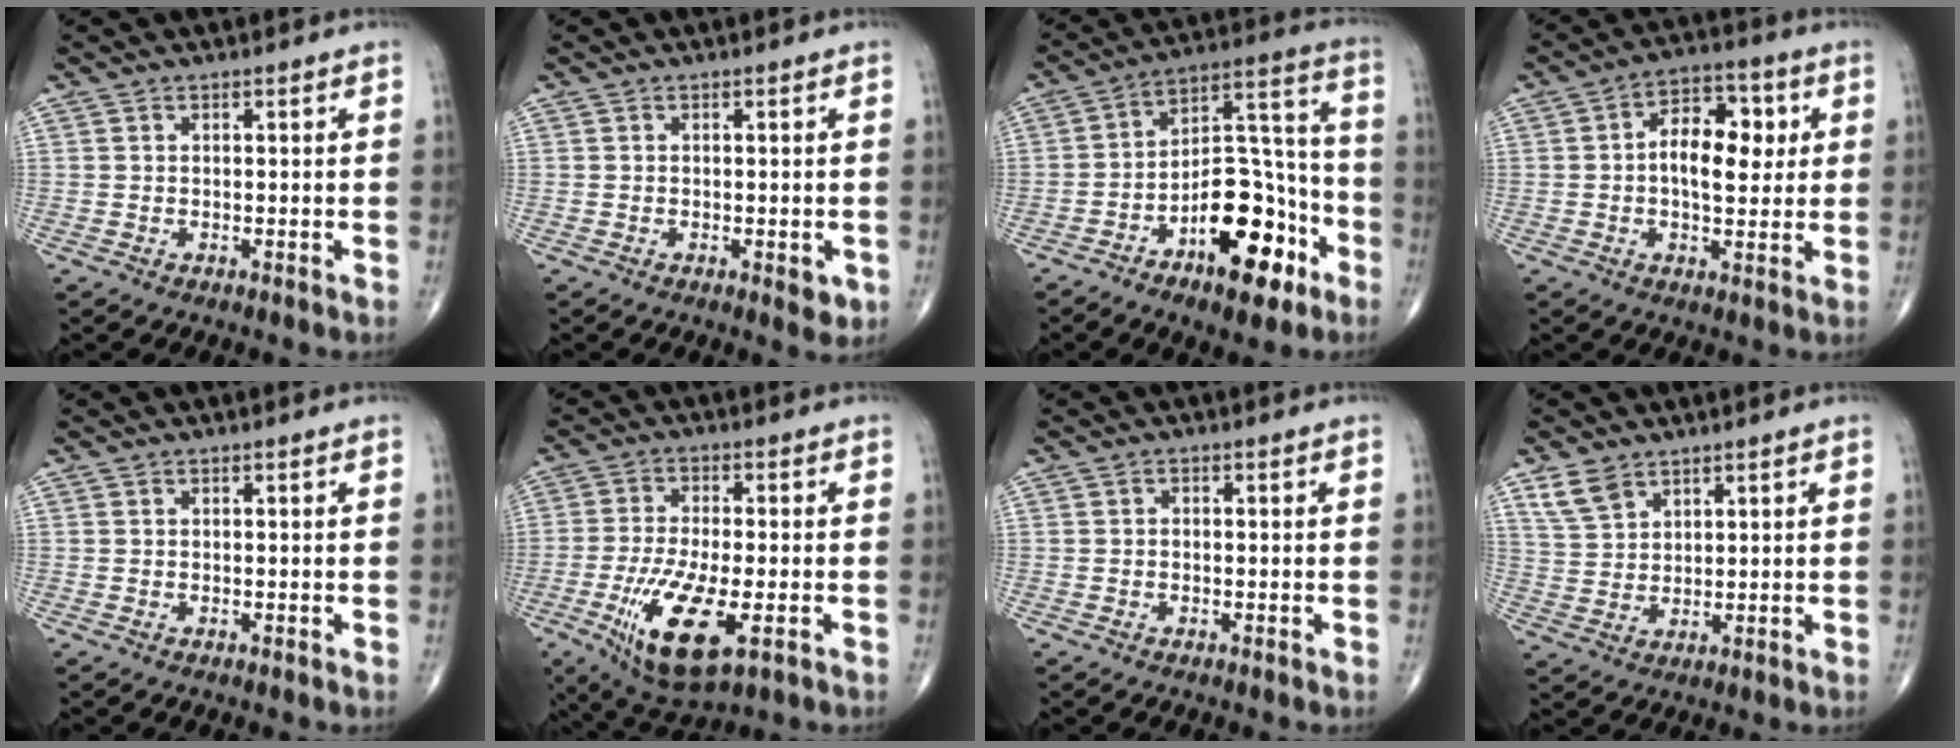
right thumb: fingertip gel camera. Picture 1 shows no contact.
{"total": 2.6, "force": [-0.8, 1.1, 2.3], "torque": [-0.019, -0.004, -0.008]}
{"total": 19.4, "force": [-9.1, 9.1, 14.6], "torque": [-0.186, 0.077, -0.137]}
{"total": 11.3, "force": [1.4, 6.5, 9.1], "torque": [-0.117, 0.015, 0.017]}
{"total": 0.0}
{"total": 14.5, "force": [-4.9, 5.0, 12.6], "torque": [-0.250, -0.012, -0.076]}
{"total": 0.6, "force": [-0.2, 0.4, 0.3], "torque": [-0.004, 0.002, -0.008]}
{"total": 5.3, "force": [3.6, 3.1, 2.3], "torque": [-0.034, -0.014, 0.080]}